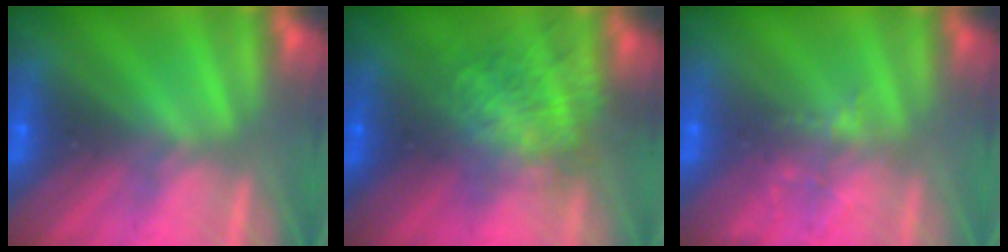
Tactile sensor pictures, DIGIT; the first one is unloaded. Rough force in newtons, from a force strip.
{"total": 9.6}
{"total": 1.6}